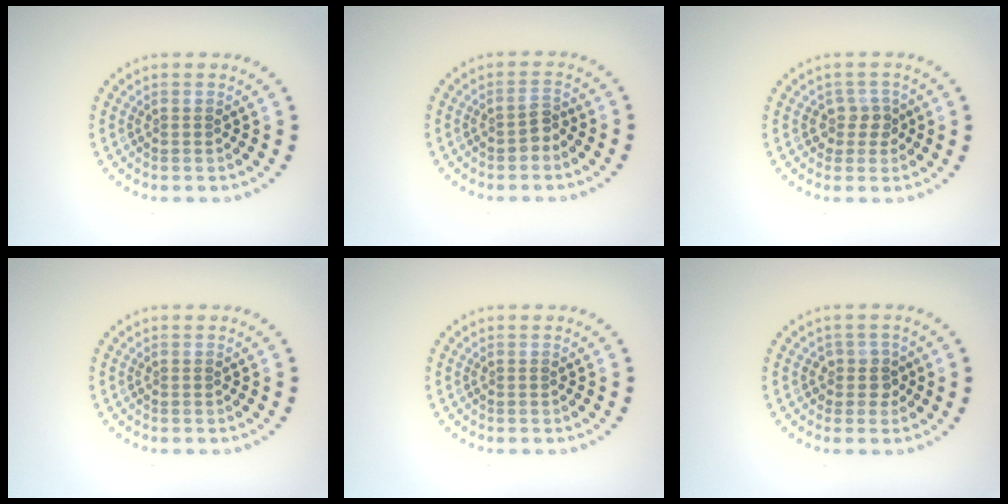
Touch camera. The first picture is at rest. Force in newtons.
{"total": 1.4, "press": 1.2, "slide": 0.7}
{"total": 1.8, "press": 1.5, "slide": 1.0}
{"total": 0.0}
{"total": 0.0}
{"total": 1.8, "press": 1.5, "slide": 1.0}